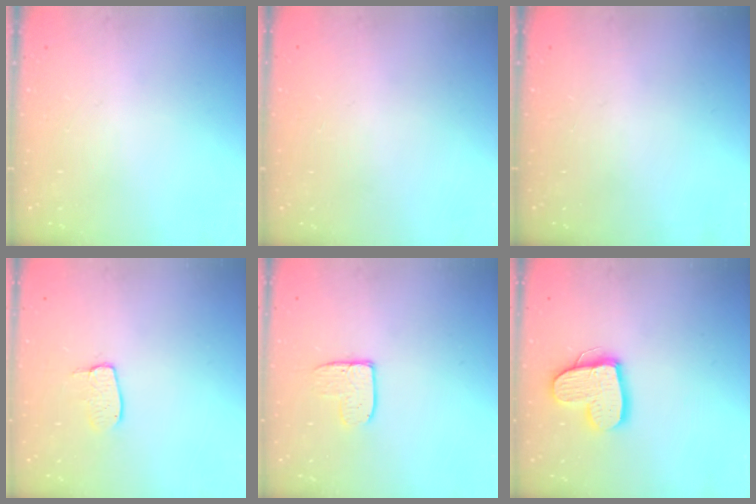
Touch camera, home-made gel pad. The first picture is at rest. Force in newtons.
{"total": 0.0}
{"total": 0.0}
{"total": 5.5, "press": 5.5, "slide": 0.3}
{"total": 7.9, "press": 7.9, "slide": 0.6}
{"total": 14.4, "press": 14.3, "slide": 1.3}